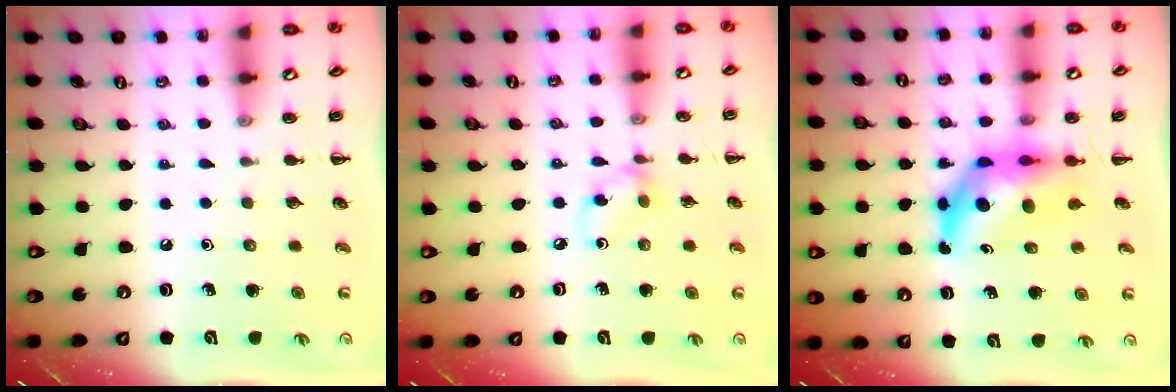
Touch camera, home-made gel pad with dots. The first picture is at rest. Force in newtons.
{"total": 6.1, "press": 6.1, "slide": 0.6}
{"total": 7.7, "press": 7.1, "slide": 2.9}